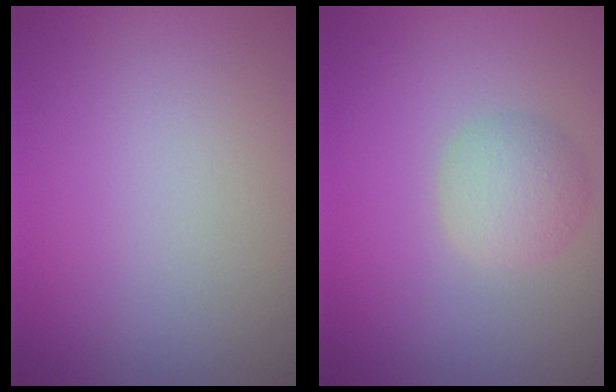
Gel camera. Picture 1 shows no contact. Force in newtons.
{"total": 2.9, "press": 2.9, "slide": 0.0}